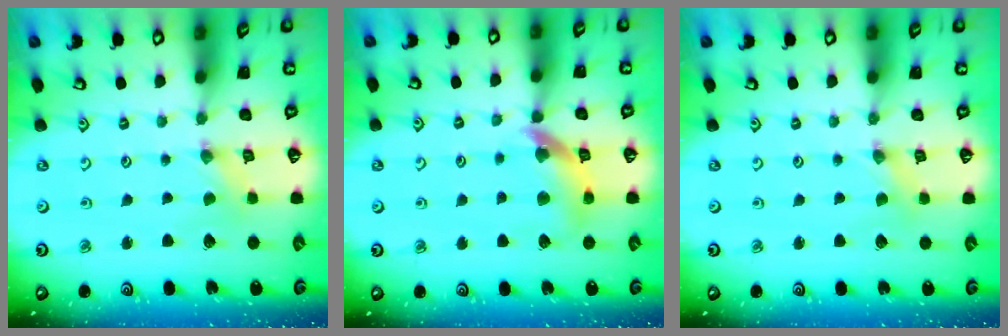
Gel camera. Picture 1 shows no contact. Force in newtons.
{"total": 12.9, "press": 12.8, "slide": 1.6}
{"total": 0.0}